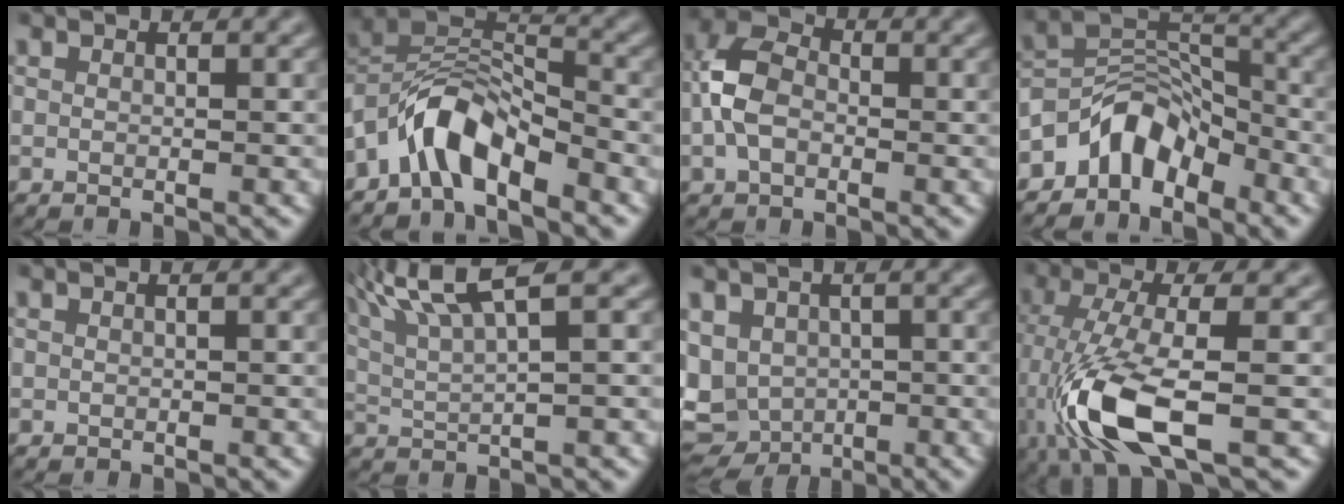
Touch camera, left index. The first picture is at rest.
{"total": 5.9, "force": [-4.2, 2.2, 3.5], "torque": [-0.058, 0.012, -0.085]}
{"total": 4.6, "force": [-1.1, 3.1, 3.1], "torque": [-0.070, 0.009, -0.032]}
{"total": 5.2, "force": [-4.1, 2.8, 1.8], "torque": [-0.015, 0.011, -0.083]}
{"total": 0.0}
{"total": 6.1, "force": [3.5, 1.2, 4.9], "torque": [-0.088, 0.017, 0.069]}
{"total": 7.8, "force": [-2.5, 6.1, 4.2], "torque": [-0.078, -0.018, -0.036]}
{"total": 8.9, "force": [-3.9, 2.5, 7.6], "torque": [-0.179, -0.012, -0.079]}